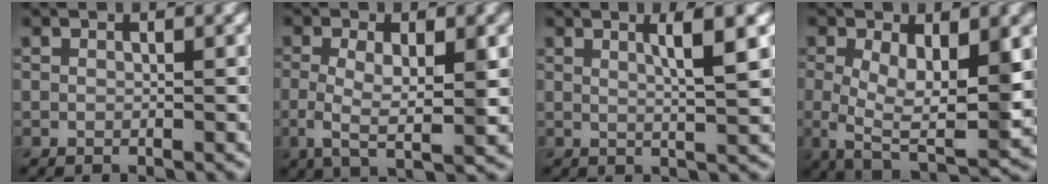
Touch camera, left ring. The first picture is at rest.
{"total": 5.0, "force": [-0.2, 1.5, 4.8], "torque": [-0.089, -0.005, -0.006]}
{"total": 3.6, "force": [1.3, 0.7, 3.4], "torque": [-0.041, 0.005, 0.018]}
{"total": 8.3, "force": [0.2, 3.3, 7.6], "torque": [-0.139, -0.009, 0.003]}